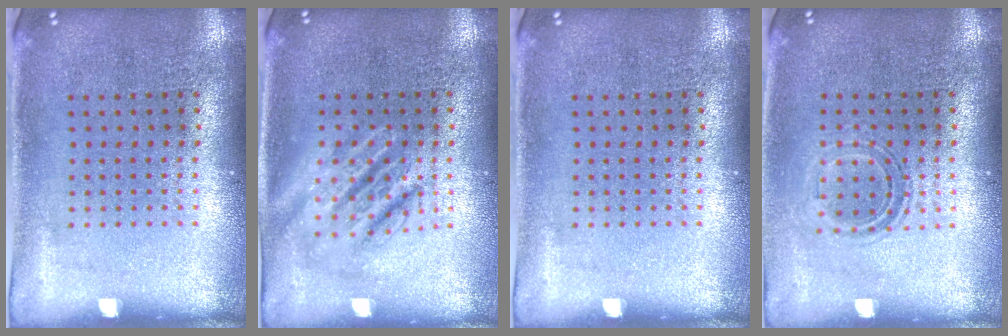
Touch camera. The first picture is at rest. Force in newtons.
{"total": 2.7, "press": 2.7, "slide": 0.3}
{"total": 0.0}
{"total": 1.1, "press": 1.0, "slide": 0.5}